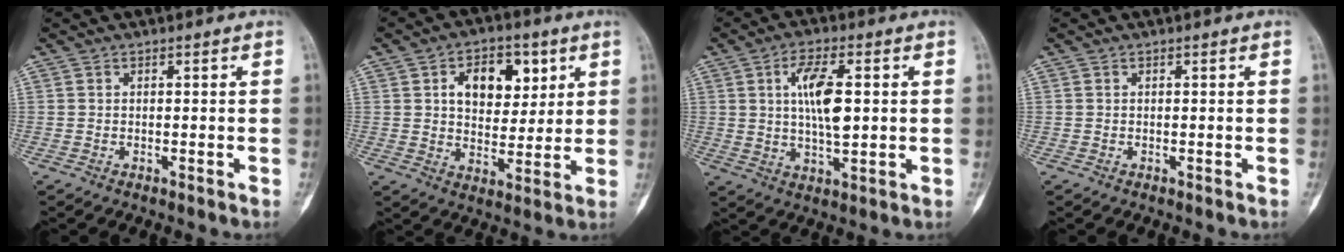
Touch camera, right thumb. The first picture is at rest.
{"total": 11.7, "force": [4.2, 7.6, 7.8], "torque": [-0.070, -0.013, 0.065]}
{"total": 10.0, "force": [1.8, 4.0, 9.0], "torque": [-0.152, -0.004, 0.031]}
{"total": 0.0}